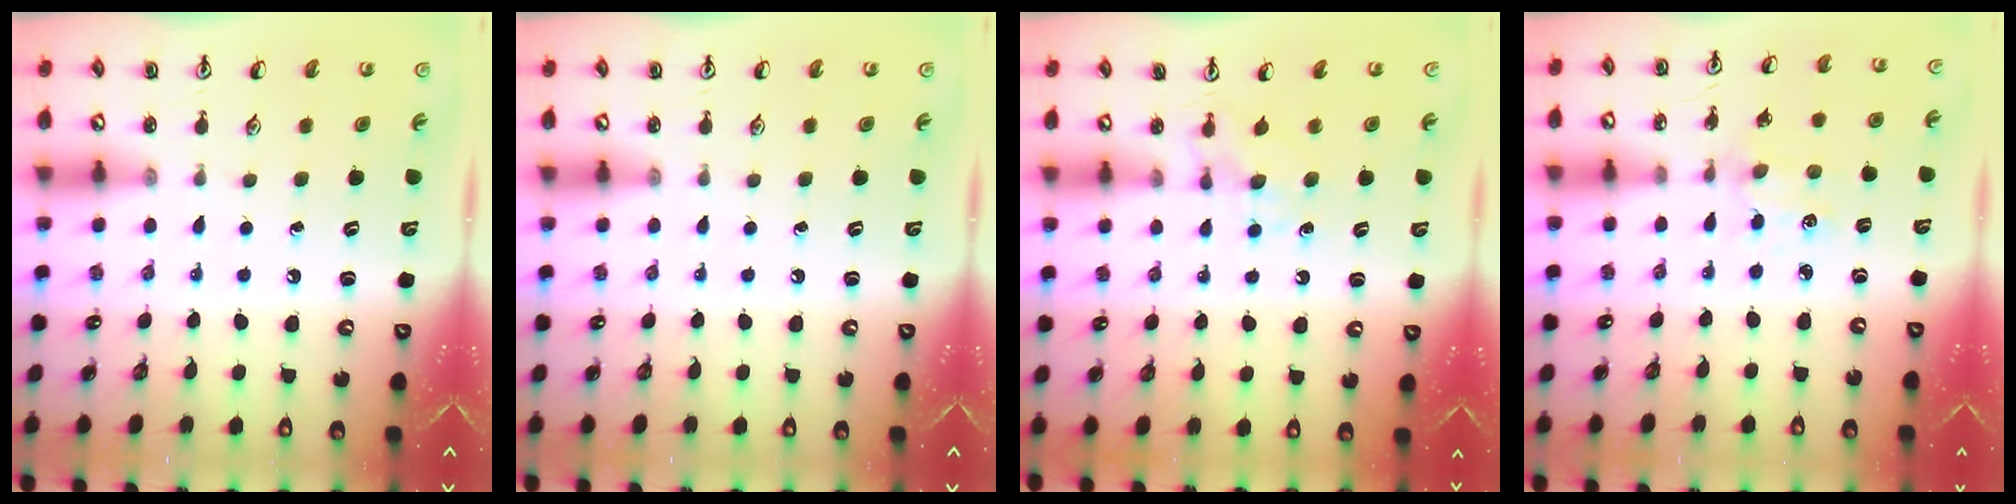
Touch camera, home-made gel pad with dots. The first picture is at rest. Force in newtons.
{"total": 0.0}
{"total": 4.6, "press": 4.5, "slide": 0.6}
{"total": 2.5, "press": 2.5, "slide": 0.5}